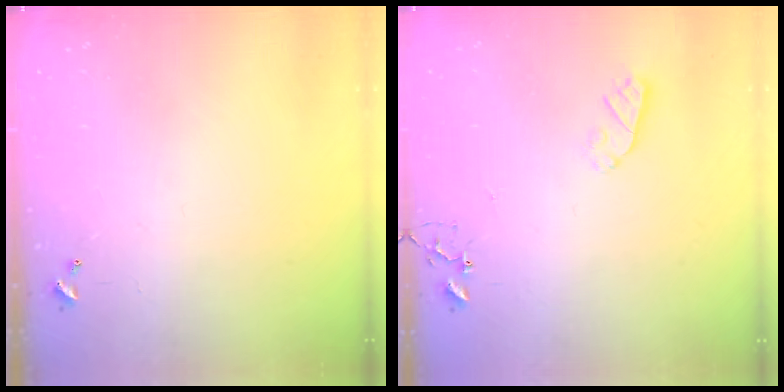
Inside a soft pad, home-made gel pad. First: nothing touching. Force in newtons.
{"total": 5.5, "press": 5.5, "slide": 0.5}